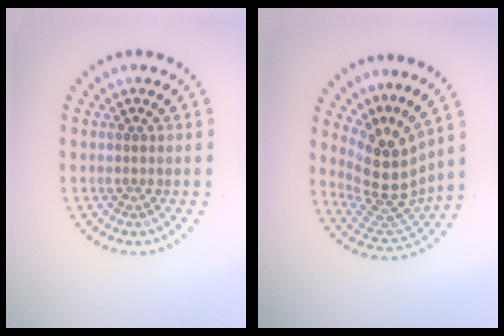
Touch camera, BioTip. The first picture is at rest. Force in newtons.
{"total": 5.1, "press": 3.6, "slide": 3.6}